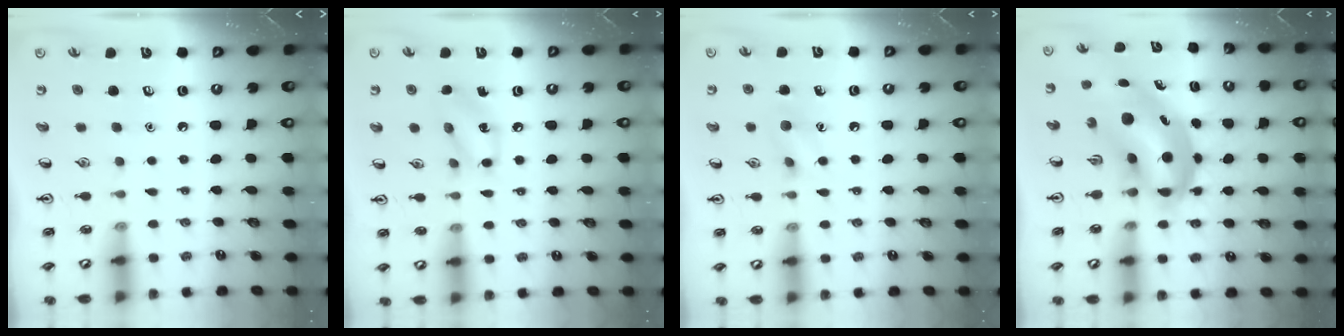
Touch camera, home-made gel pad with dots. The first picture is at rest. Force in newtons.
{"total": 8.5, "press": 8.5, "slide": 0.7}
{"total": 6.9, "press": 6.7, "slide": 1.5}
{"total": 9.6, "press": 9.2, "slide": 2.7}